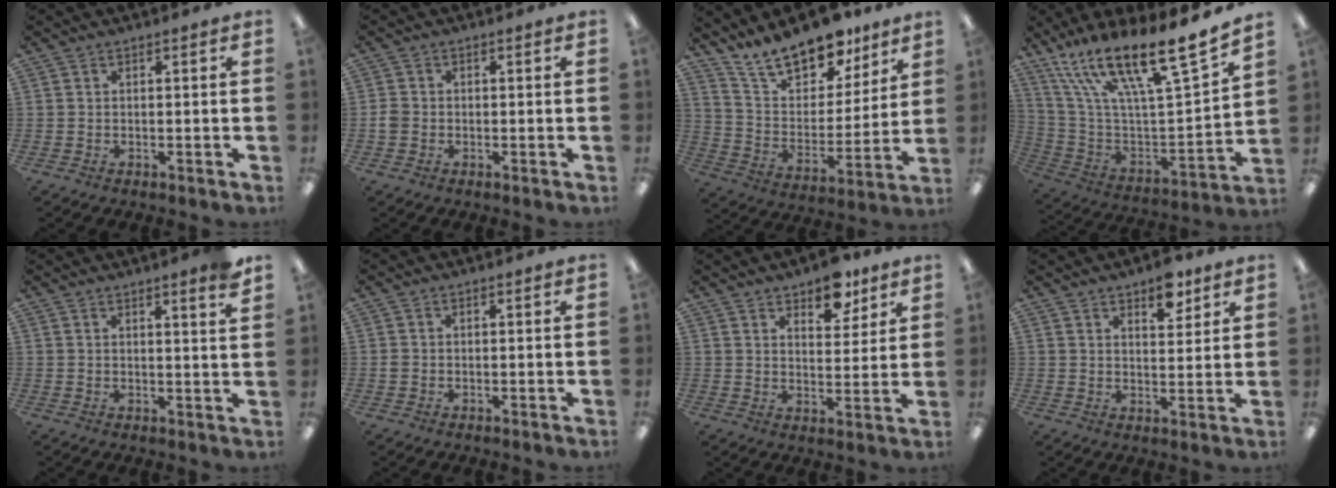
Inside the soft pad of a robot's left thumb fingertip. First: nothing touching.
{"total": 2.2, "force": [-0.4, 1.9, 1.0], "torque": [-0.016, 0.004, -0.008]}
{"total": 16.9, "force": [13.7, 7.4, 6.7], "torque": [-0.117, -0.095, 0.244]}
{"total": 21.1, "force": [16.2, 3.4, 13.1], "torque": [-0.219, -0.118, 0.264]}
{"total": 3.8, "force": [3.2, -0.3, 2.0], "torque": [-0.032, -0.021, 0.052]}
{"total": 0.7, "force": [0.0, 0.6, 0.2], "torque": [-0.004, 0.005, -0.001]}
{"total": 8.6, "force": [6.7, 4.0, 3.6], "torque": [-0.026, -0.041, 0.113]}
{"total": 7.3, "force": [5.2, 3.4, 4.0], "torque": [-0.035, -0.032, 0.084]}